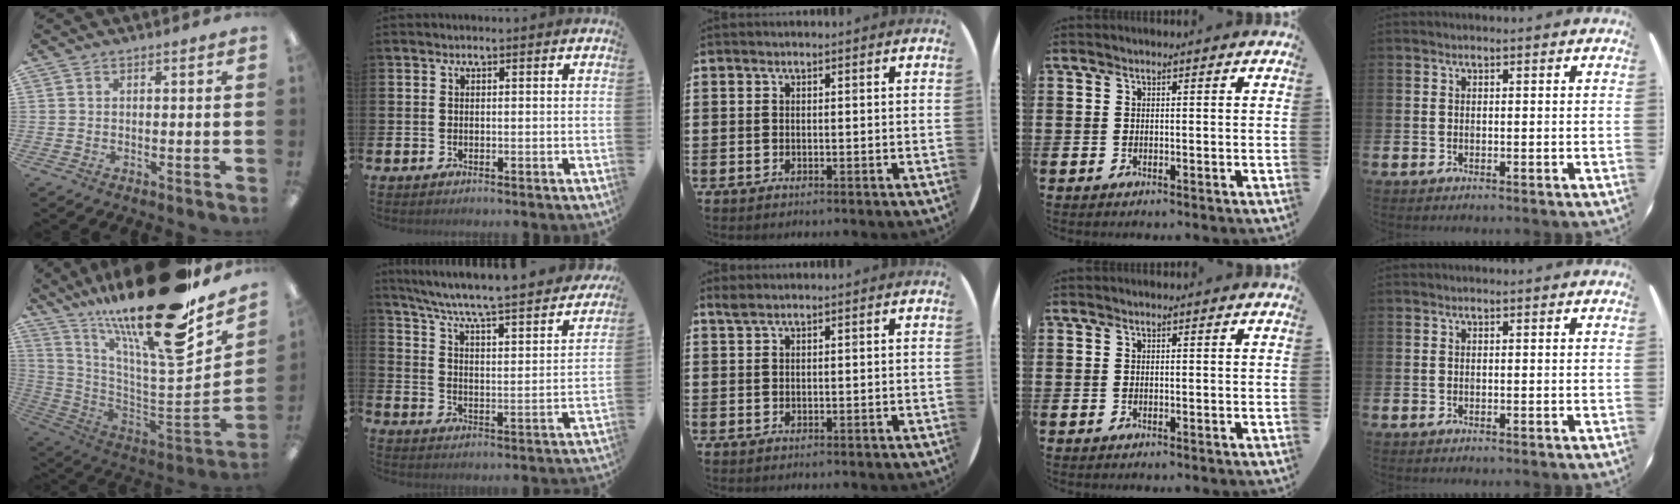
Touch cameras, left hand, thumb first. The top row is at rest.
{"thumb": {"total": 27.7, "force": [19.6, 5.6, 18.7], "torque": [-0.268, -0.152, 0.320]}, "index": {"total": 6.5, "force": [6.0, 0.4, 2.6], "torque": [-0.080, -0.055, 0.096]}, "middle": {"total": 0.8, "force": [0.7, 0.1, 0.4], "torque": [-0.010, 0.002, 0.012]}}